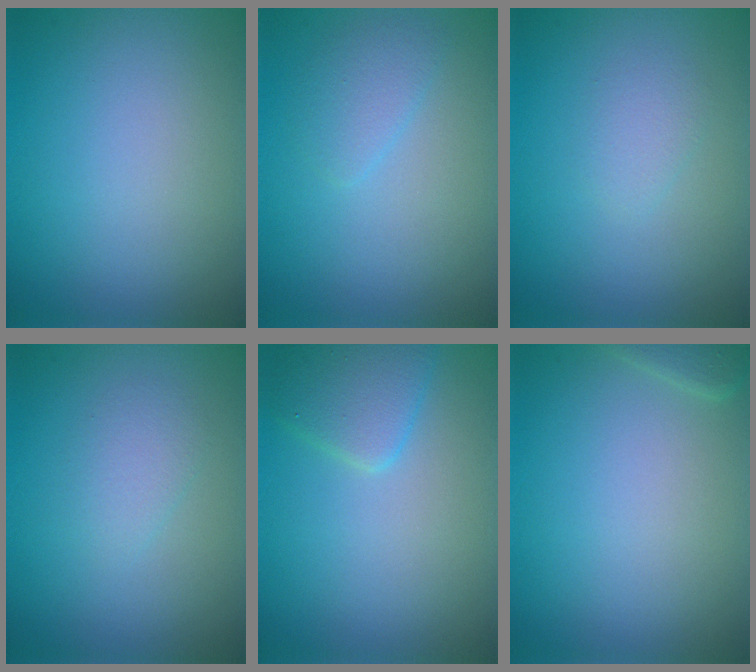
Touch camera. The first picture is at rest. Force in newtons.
{"total": 1.6, "press": 1.6, "slide": 0.1}
{"total": 1.1, "press": 1.1, "slide": 0.1}
{"total": 1.4, "press": 1.4, "slide": 0.0}
{"total": 2.8, "press": 2.8, "slide": 0.1}
{"total": 1.1, "press": 1.1, "slide": 0.1}